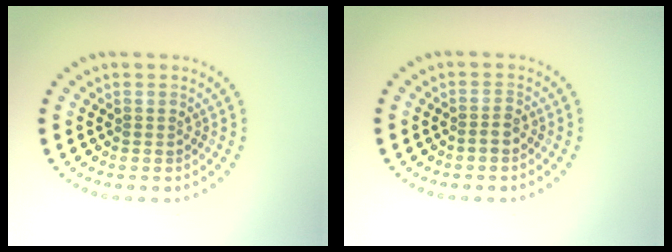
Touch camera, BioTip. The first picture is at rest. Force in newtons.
{"total": 0.9, "press": 0.7, "slide": 0.6}